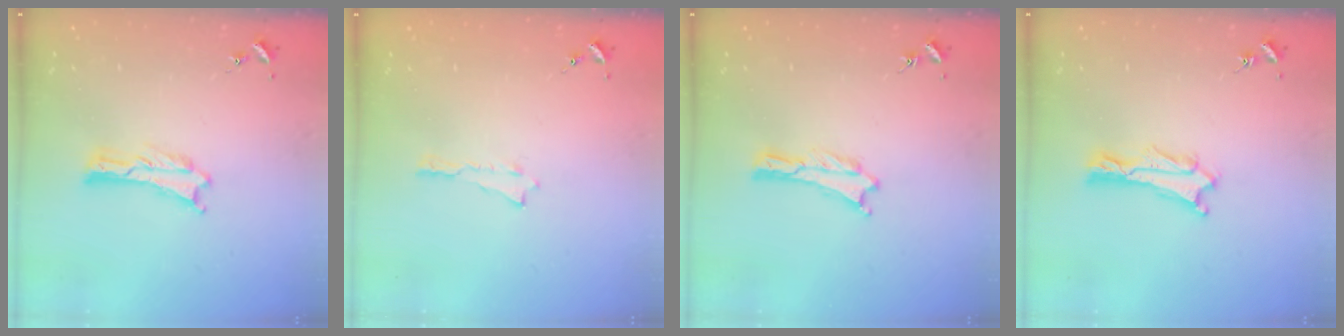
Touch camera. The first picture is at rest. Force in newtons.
{"total": 0.0}
{"total": 0.0}
{"total": 0.9, "press": 0.9, "slide": 0.2}